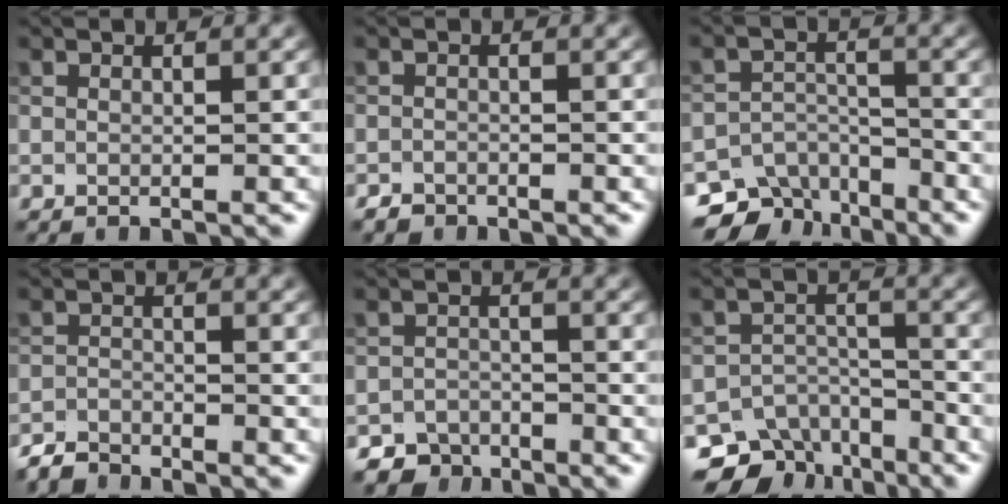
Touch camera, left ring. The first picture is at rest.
{"total": 1.1, "force": [-1.0, 0.5, 0.0], "torque": [0.002, -0.001, -0.020]}
{"total": 6.6, "force": [-5.1, 3.9, 1.6], "torque": [-0.004, -0.014, -0.074]}
{"total": 2.4, "force": [-2.4, 0.5, 0.2], "torque": [-0.003, -0.002, -0.054]}
{"total": 4.0, "force": [-3.5, 2.0, 0.1], "torque": [0.016, -0.002, -0.055]}
{"total": 7.5, "force": [-5.7, 4.6, 1.9], "torque": [-0.004, -0.010, -0.081]}